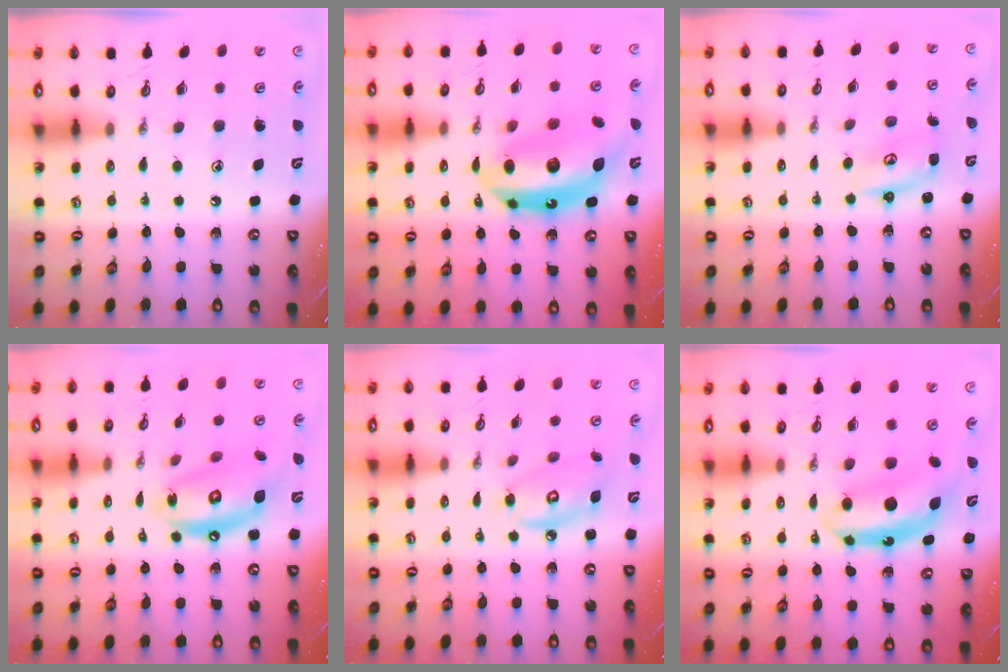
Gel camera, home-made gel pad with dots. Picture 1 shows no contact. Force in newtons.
{"total": 15.9, "press": 15.8, "slide": 1.3}
{"total": 2.6, "press": 2.6, "slide": 0.3}
{"total": 13.8, "press": 13.7, "slide": 1.5}
{"total": 8.1, "press": 8.1, "slide": 0.5}
{"total": 7.0, "press": 7.0, "slide": 0.4}